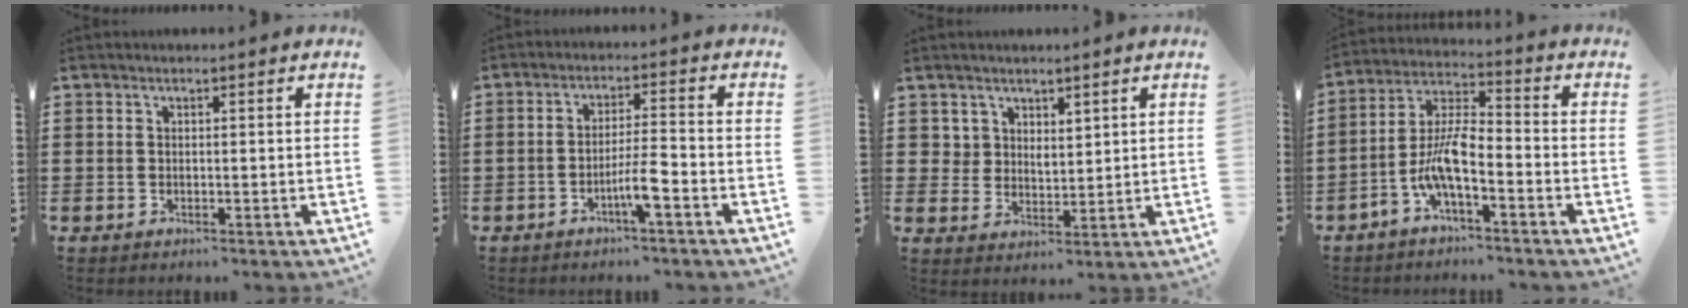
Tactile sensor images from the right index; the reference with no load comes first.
{"total": 5.1, "force": [-2.6, 0.3, 4.4], "torque": [-0.089, -0.009, -0.049]}
{"total": 3.9, "force": [3.2, 2.2, 0.0], "torque": [-0.013, 0.001, 0.063]}
{"total": 7.3, "force": [-3.6, 1.9, 6.1], "torque": [-0.146, -0.010, -0.076]}